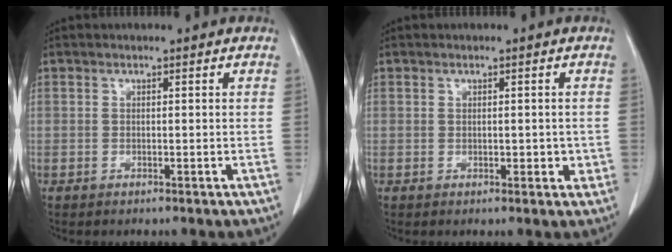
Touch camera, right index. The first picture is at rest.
{"total": 2.0, "force": [0.0, 1.3, 1.4], "torque": [-0.009, 0.004, 0.004]}